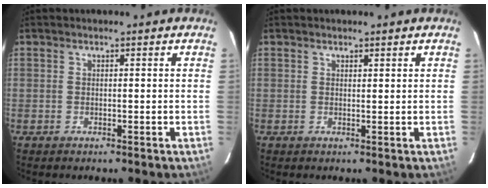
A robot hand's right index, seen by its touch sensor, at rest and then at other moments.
{"total": 0.7, "force": [0.6, 0.0, 0.2], "torque": [-0.006, -0.001, 0.009]}